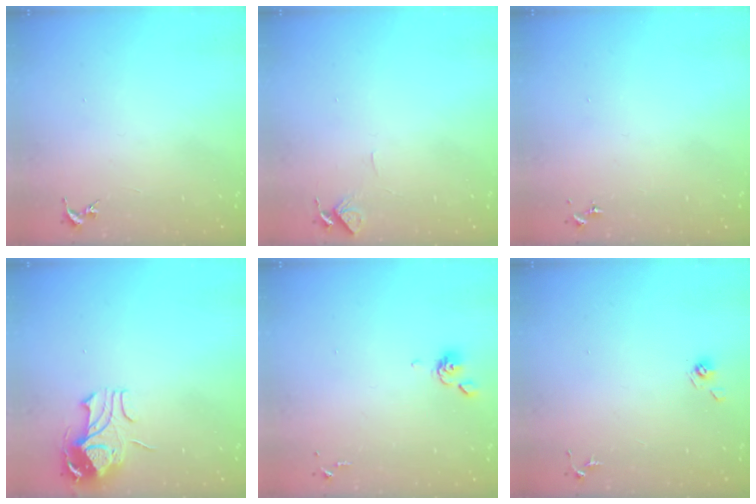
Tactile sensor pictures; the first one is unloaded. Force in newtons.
{"total": 4.6, "press": 4.5, "slide": 0.4}
{"total": 0.0}
{"total": 9.6, "press": 9.6, "slide": 1.1}
{"total": 5.6, "press": 5.5, "slide": 1.4}
{"total": 5.4, "press": 5.2, "slide": 1.4}